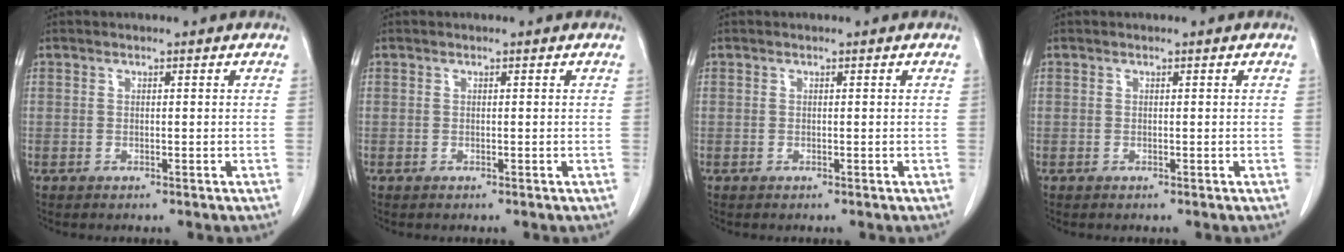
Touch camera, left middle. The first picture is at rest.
{"total": 0.0}
{"total": 0.0}
{"total": 0.0}